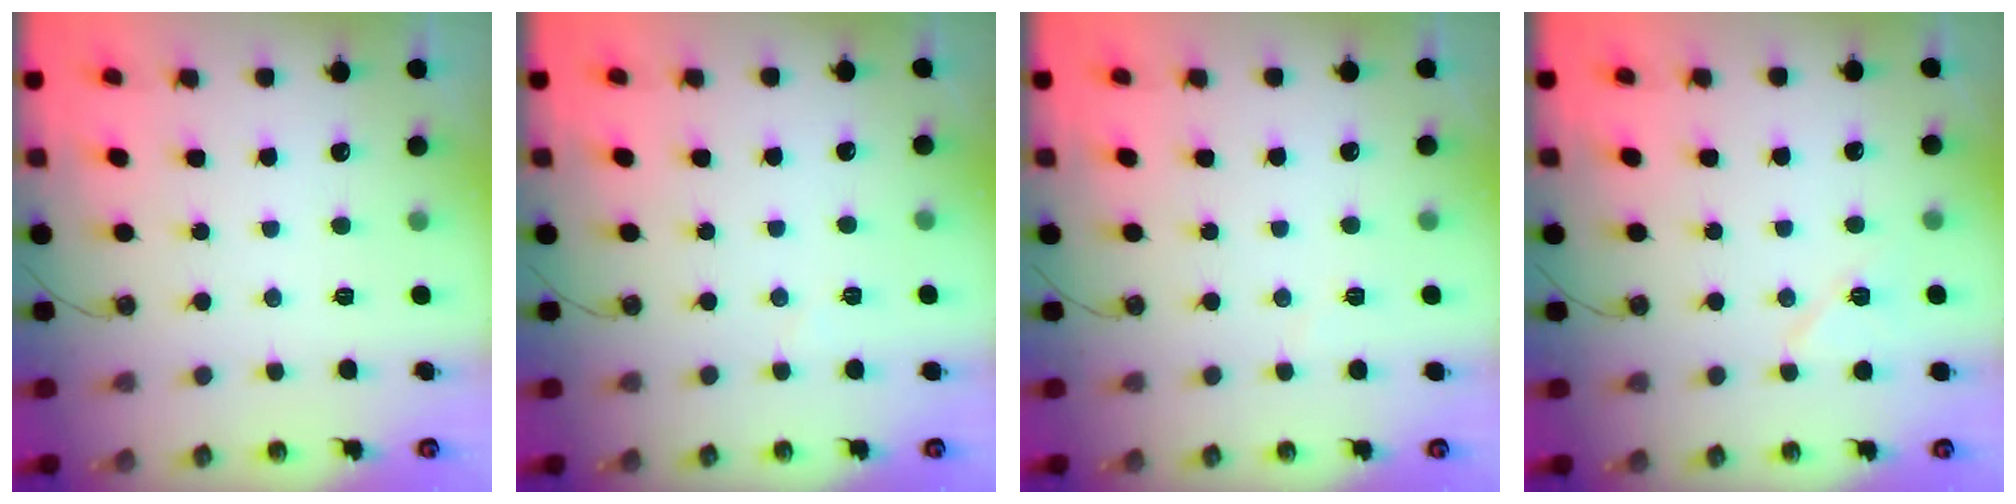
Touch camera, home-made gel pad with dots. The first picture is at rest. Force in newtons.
{"total": 3.0, "press": 2.6, "slide": 1.4}
{"total": 3.8, "press": 2.9, "slide": 2.4}
{"total": 7.0, "press": 7.0, "slide": 1.1}